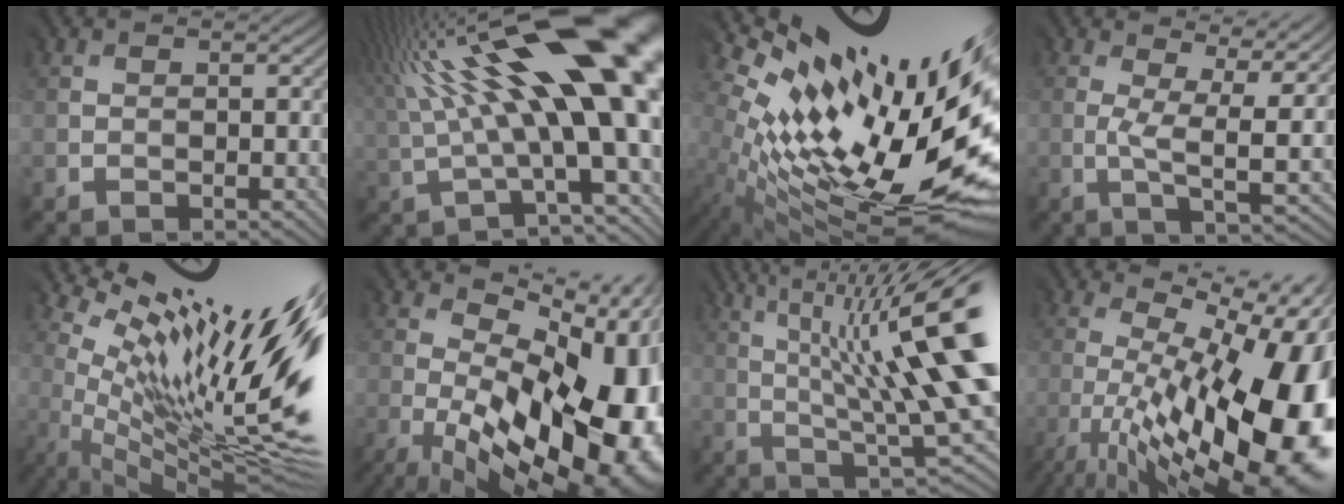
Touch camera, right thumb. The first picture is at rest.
{"total": 20.3, "force": [5.5, 5.6, 18.7], "torque": [-0.304, 0.011, 0.107]}
{"total": 17.9, "force": [3.3, 6.8, 16.3], "torque": [-0.277, -0.046, 0.071]}
{"total": 6.2, "force": [1.5, 1.3, 5.8], "torque": [-0.112, -0.004, 0.021]}
{"total": 17.9, "force": [5.7, 4.7, 16.4], "torque": [-0.259, -0.005, 0.114]}
{"total": 20.1, "force": [-3.2, 10.0, 17.1], "torque": [-0.233, -0.031, -0.023]}
{"total": 16.3, "force": [4.4, 3.1, 15.4], "torque": [-0.258, 0.016, 0.089]}
{"total": 19.6, "force": [-4.5, 7.3, 17.6], "torque": [-0.257, -0.016, -0.080]}